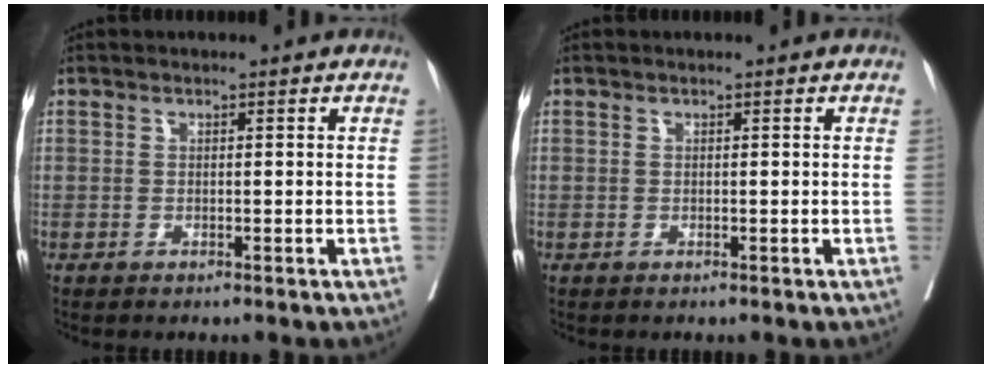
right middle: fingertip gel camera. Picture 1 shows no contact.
{"total": 0.0}